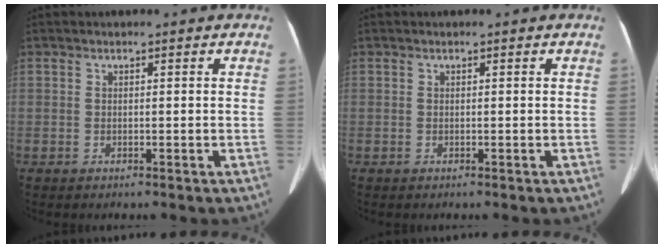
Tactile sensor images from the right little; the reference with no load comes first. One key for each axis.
{"total": 0.0}